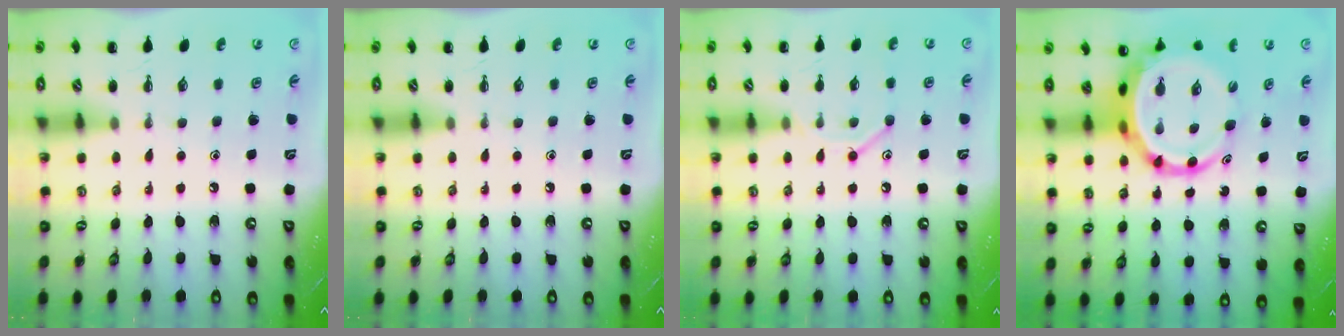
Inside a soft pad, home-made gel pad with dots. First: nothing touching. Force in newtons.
{"total": 0.0}
{"total": 8.4, "press": 8.3, "slide": 1.4}
{"total": 10.7, "press": 10.2, "slide": 3.1}